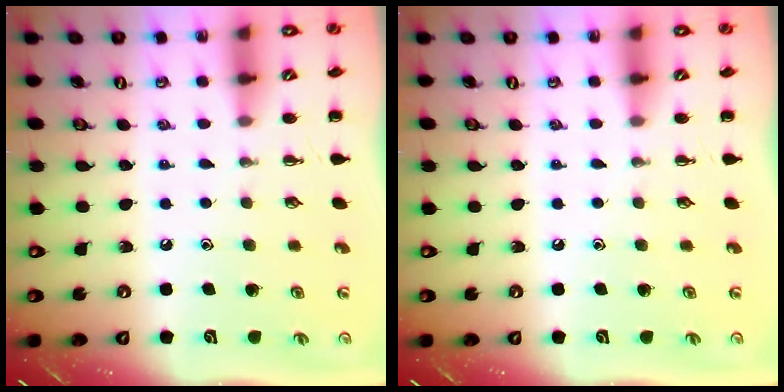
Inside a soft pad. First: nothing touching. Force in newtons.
{"total": 0.0}